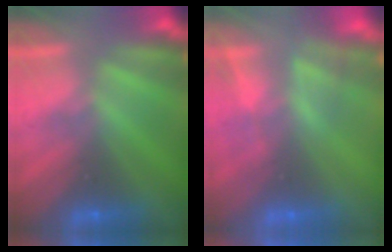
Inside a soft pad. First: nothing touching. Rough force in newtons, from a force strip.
{"total": 3.0}